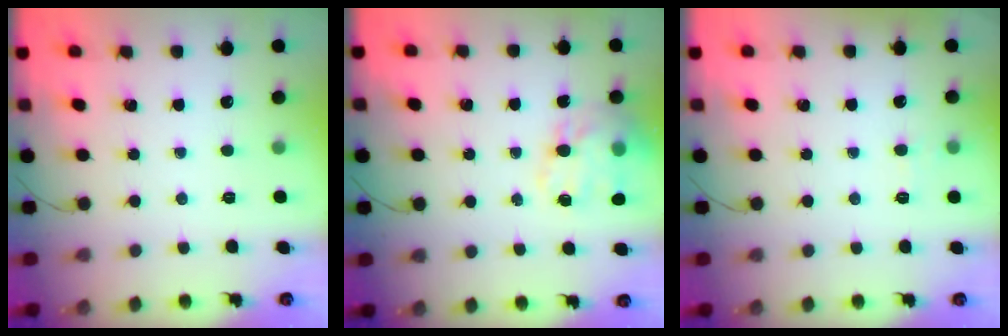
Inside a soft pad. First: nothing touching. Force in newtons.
{"total": 16.4, "press": 16.0, "slide": 3.5}
{"total": 5.4, "press": 5.1, "slide": 1.8}